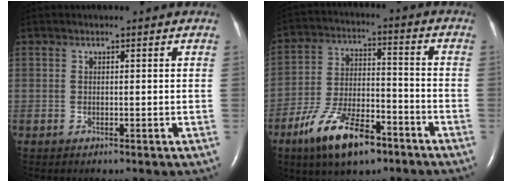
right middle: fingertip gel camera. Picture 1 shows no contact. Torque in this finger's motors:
{"motor_torque": [1.10, -1.04, 0.27, 0.17]}